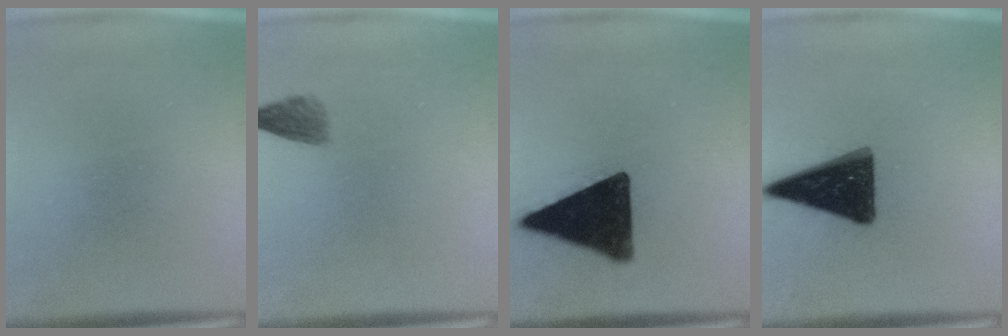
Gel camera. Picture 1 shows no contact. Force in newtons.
{"total": 2.2}
{"total": 16.6}
{"total": 15.2}